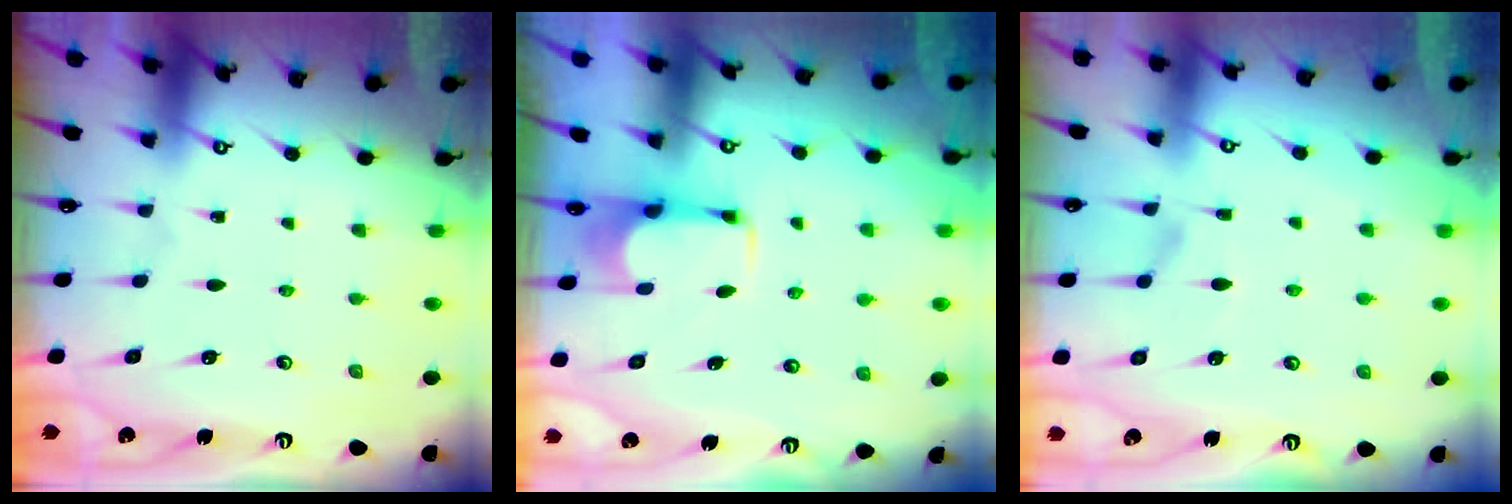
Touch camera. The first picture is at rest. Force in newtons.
{"total": 2.5, "press": 2.4, "slide": 0.8}
{"total": 1.4, "press": 0.7, "slide": 1.2}